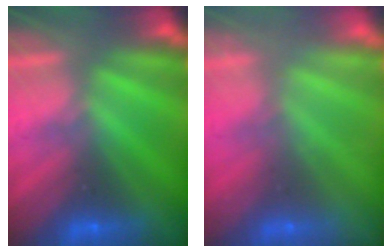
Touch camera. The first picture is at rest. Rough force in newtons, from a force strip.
{"total": 2.3}